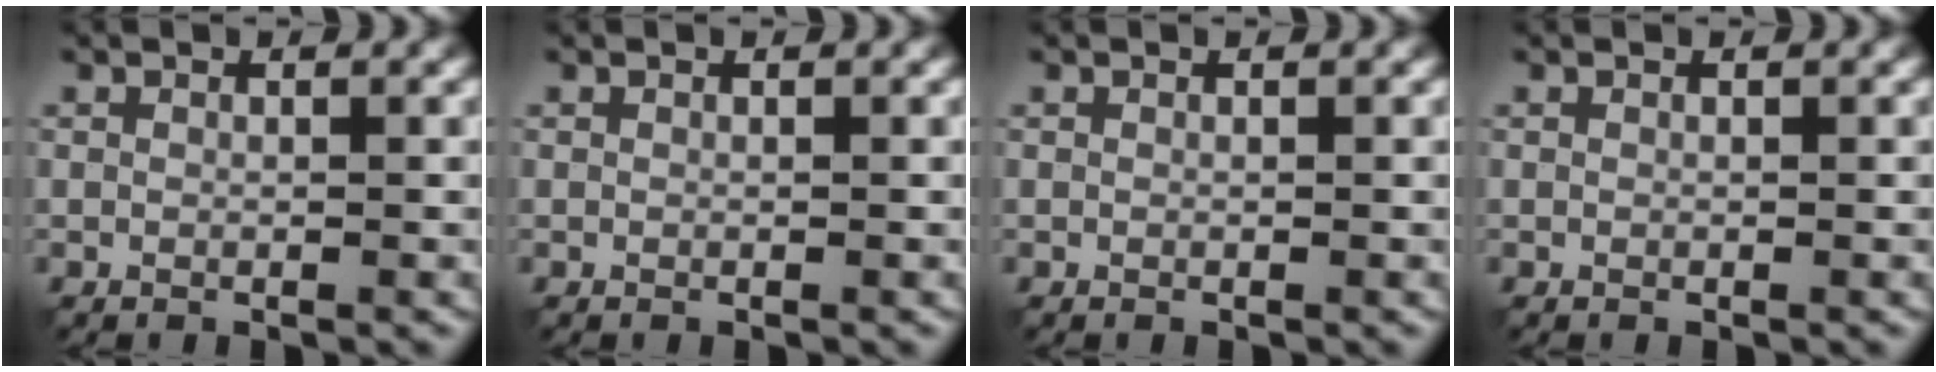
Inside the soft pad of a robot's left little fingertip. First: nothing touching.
{"total": 0.0}
{"total": 0.0}
{"total": 0.0}